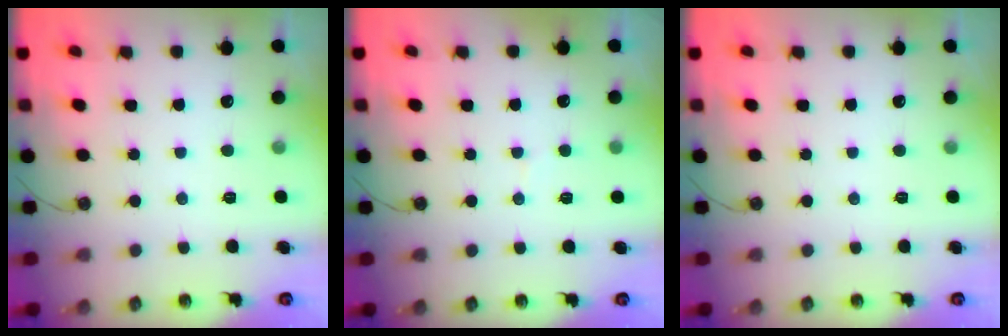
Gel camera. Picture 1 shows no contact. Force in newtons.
{"total": 3.8, "press": 3.8, "slide": 0.4}
{"total": 0.0}